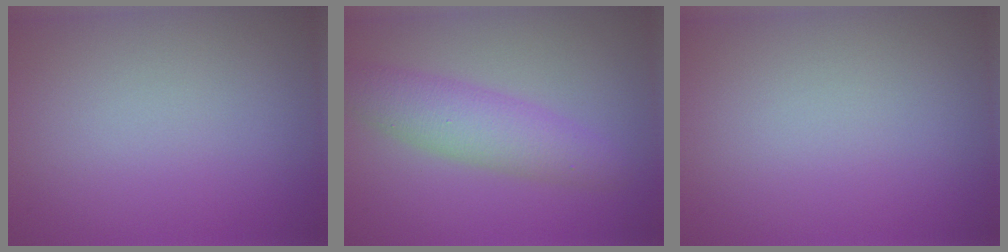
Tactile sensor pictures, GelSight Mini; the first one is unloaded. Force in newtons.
{"total": 4.2, "press": 4.2, "slide": 0.1}
{"total": 0.0}